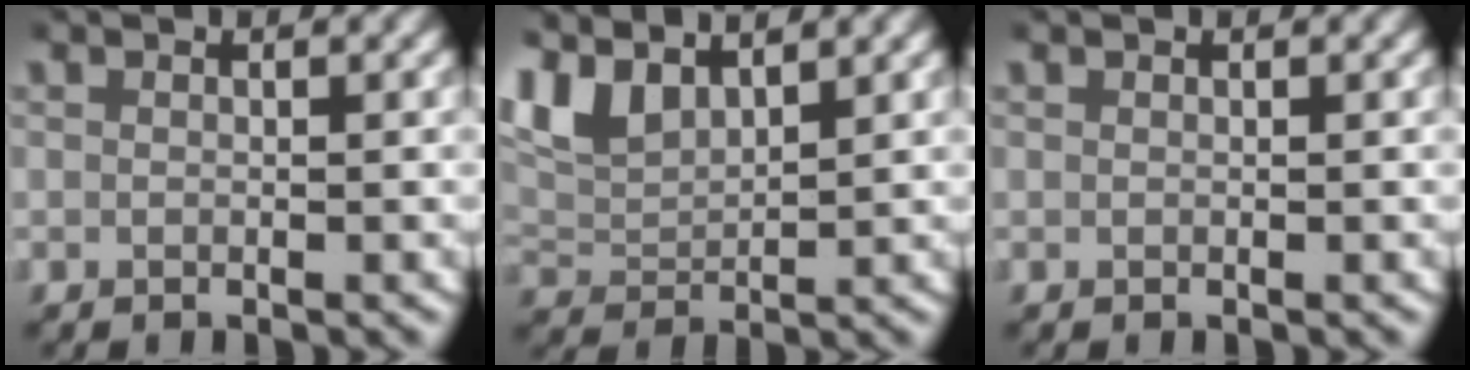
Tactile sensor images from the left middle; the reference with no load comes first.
{"total": 6.0, "force": [2.7, 4.2, 3.3], "torque": [-0.098, 0.002, 0.049]}
{"total": 0.0}